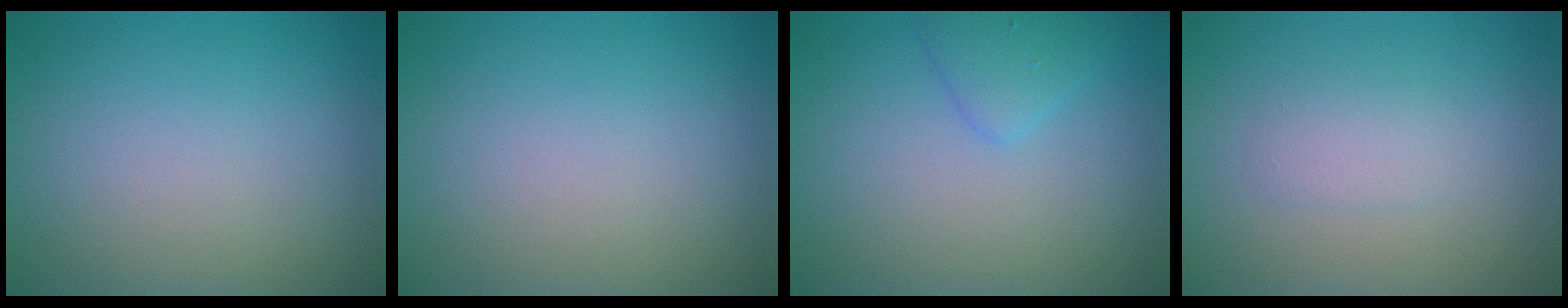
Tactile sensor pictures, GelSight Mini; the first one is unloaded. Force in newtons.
{"total": 0.0}
{"total": 1.8, "press": 1.8, "slide": 0.1}
{"total": 1.5, "press": 1.5, "slide": 0.1}